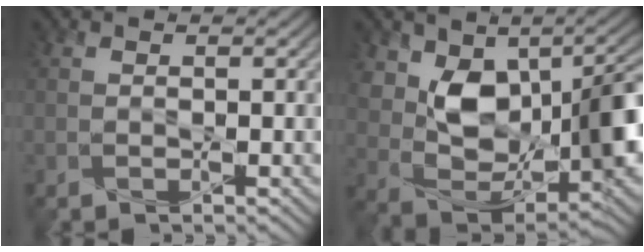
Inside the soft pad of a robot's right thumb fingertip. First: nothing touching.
{"total": 12.9, "force": [2.1, 8.5, 9.5], "torque": [-0.144, -0.022, 0.048]}